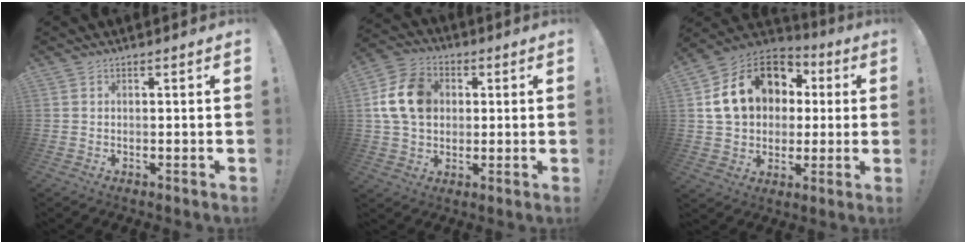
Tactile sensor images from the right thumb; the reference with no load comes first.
{"total": 14.8, "force": [2.6, 11.5, 8.9], "torque": [-0.151, 0.003, 0.053]}
{"total": 20.3, "force": [5.8, 15.6, 11.6], "torque": [-0.174, -0.009, 0.127]}